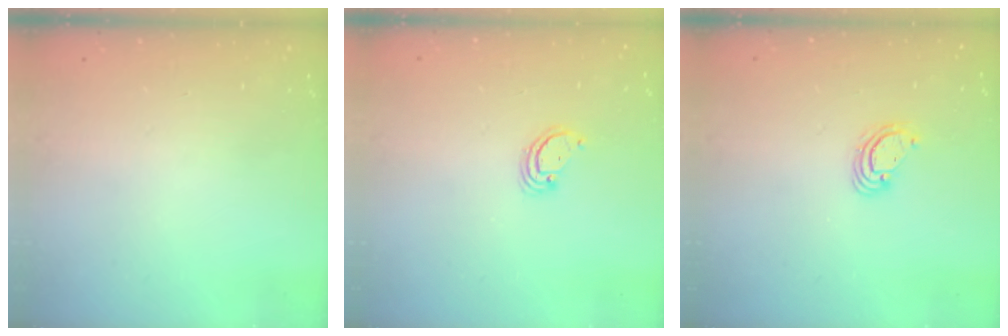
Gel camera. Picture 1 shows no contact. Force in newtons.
{"total": 2.5, "press": 2.5, "slide": 0.2}
{"total": 4.0, "press": 3.9, "slide": 0.3}